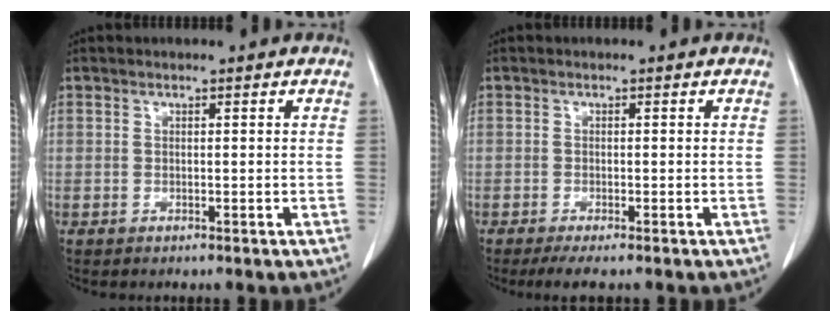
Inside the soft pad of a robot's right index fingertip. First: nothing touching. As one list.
[{"total": 2.8, "force": [-2.2, 0.2, 1.8], "torque": [-0.029, -0.008, -0.038]}]